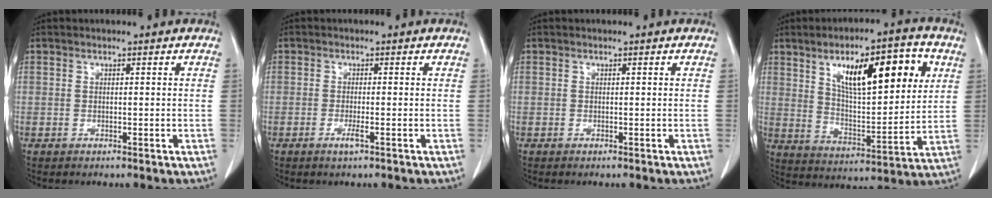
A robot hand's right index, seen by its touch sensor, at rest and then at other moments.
{"total": 1.8, "force": [-0.9, 0.0, 1.6], "torque": [-0.030, -0.003, -0.016]}
{"total": 0.0}
{"total": 17.4, "force": [7.2, 5.1, 15.0], "torque": [-0.227, 0.013, 0.120]}